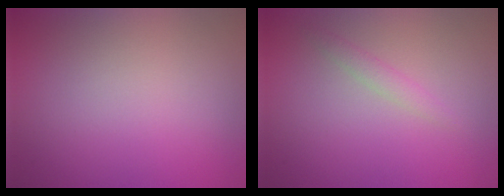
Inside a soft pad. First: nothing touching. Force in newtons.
{"total": 1.1, "press": 1.1, "slide": 0.2}